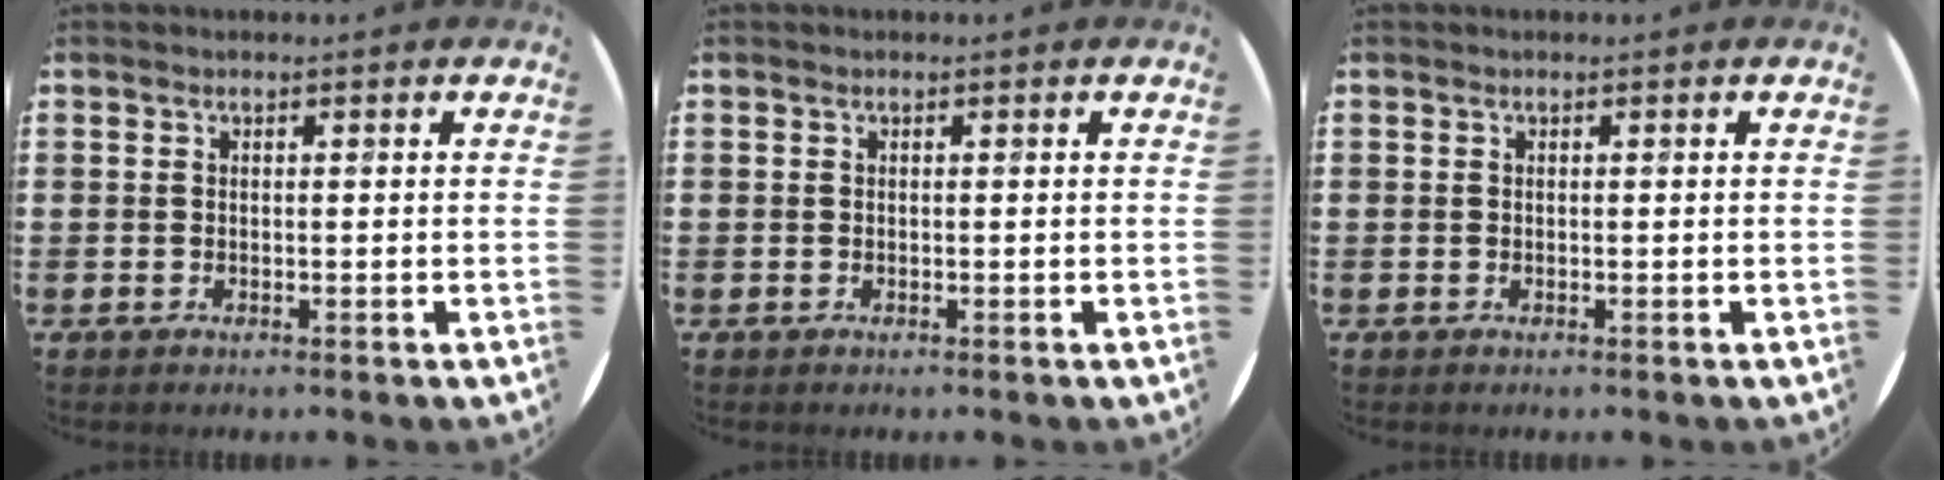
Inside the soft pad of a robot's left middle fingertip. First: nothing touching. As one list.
[{"total": 0.0}, {"total": 0.0}]